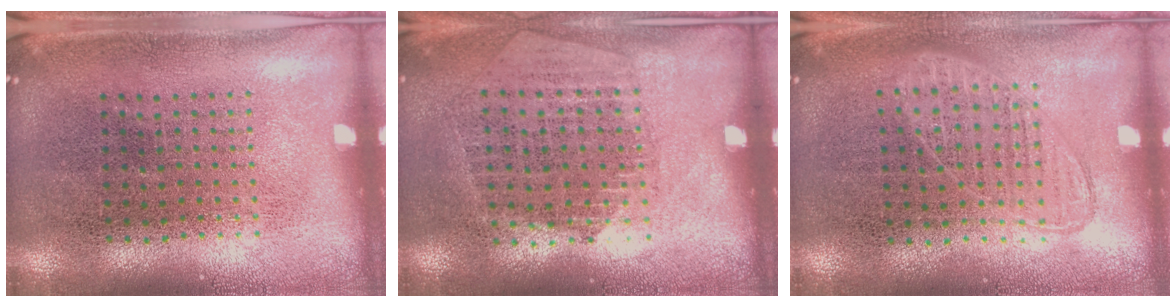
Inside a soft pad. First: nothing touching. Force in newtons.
{"total": 1.2, "press": 1.1, "slide": 0.5}
{"total": 0.9, "press": 0.8, "slide": 0.3}